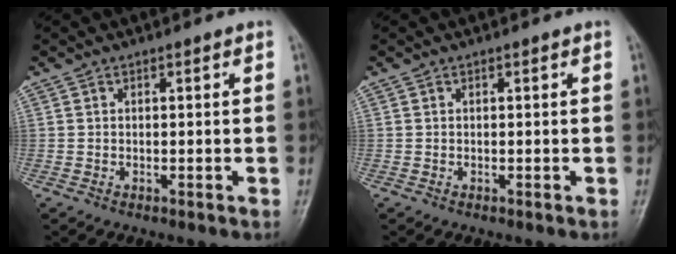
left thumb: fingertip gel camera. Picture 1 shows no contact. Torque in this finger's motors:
{"motor_torque": [0.00, 0.00, -0.06, -0.06, 0.00]}